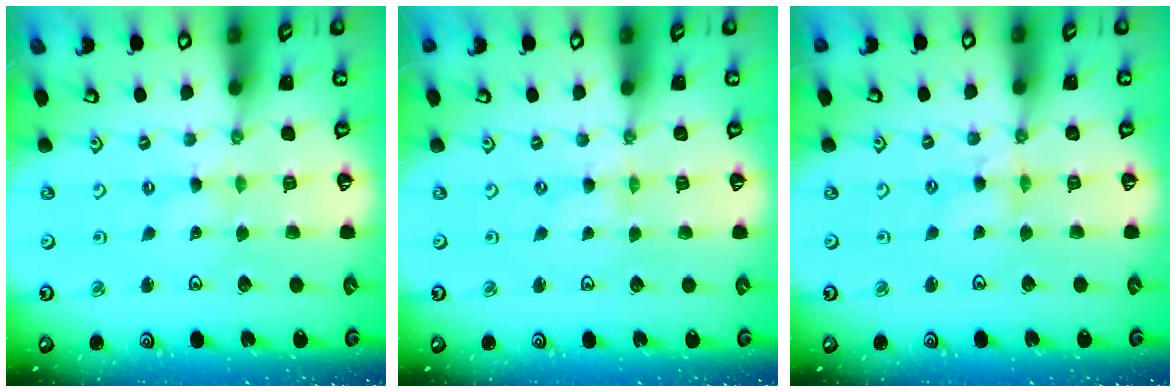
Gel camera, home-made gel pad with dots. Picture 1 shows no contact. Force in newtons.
{"total": 0.0}
{"total": 3.8, "press": 3.8, "slide": 0.3}